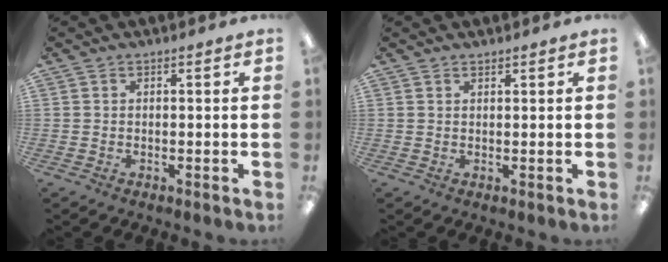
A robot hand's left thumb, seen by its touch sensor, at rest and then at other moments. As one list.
[{"total": 0.8, "force": [0.8, 0.2, 0.1], "torque": [-0.002, -0.001, 0.015]}]